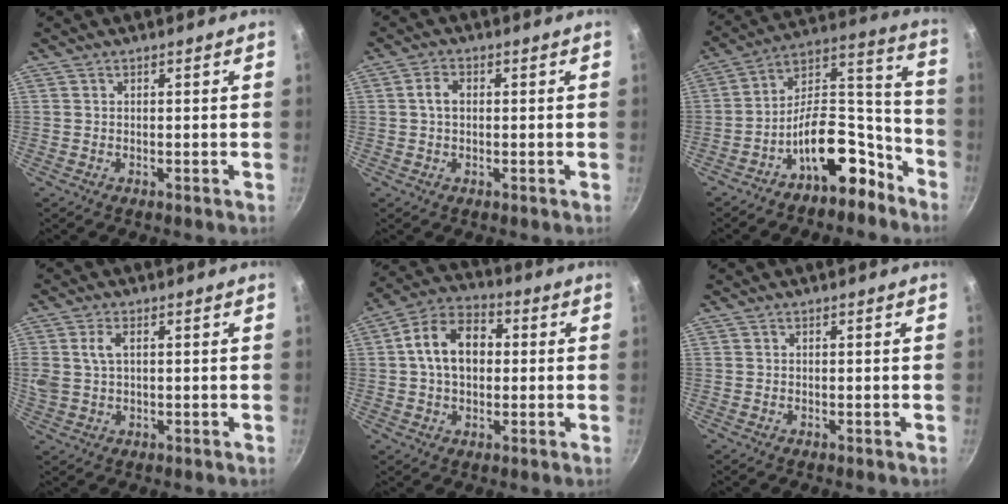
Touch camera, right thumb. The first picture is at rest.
{"total": 3.1, "force": [0.2, 2.1, 2.2], "torque": [-0.038, 0.009, 0.000]}
{"total": 16.1, "force": [-9.5, 8.2, 10.0], "torque": [-0.099, 0.123, -0.150]}
{"total": 6.4, "force": [1.5, 4.1, 4.7], "torque": [-0.091, 0.007, 0.030]}
{"total": 12.2, "force": [1.2, 8.5, 8.7], "torque": [-0.118, 0.027, 0.004]}
{"total": 0.0}